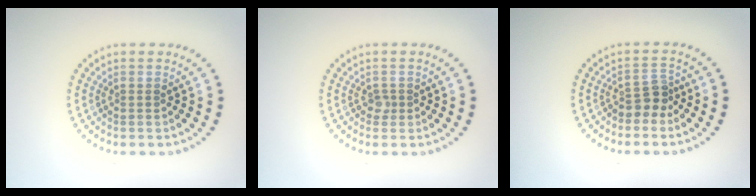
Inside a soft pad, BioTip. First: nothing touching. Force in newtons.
{"total": 0.8, "press": 0.6, "slide": 0.6}
{"total": 2.2, "press": 1.7, "slide": 1.4}